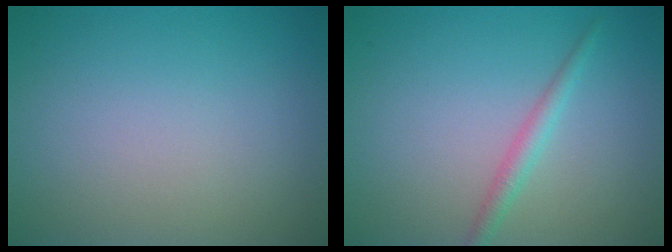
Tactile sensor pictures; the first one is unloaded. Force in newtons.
{"total": 1.6, "press": 1.6, "slide": 0.0}